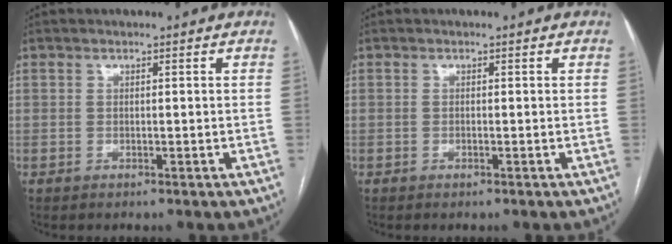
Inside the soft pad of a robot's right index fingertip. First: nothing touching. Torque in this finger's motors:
{"motor_torque": [0.15, -0.06, 0.05, 0.01]}